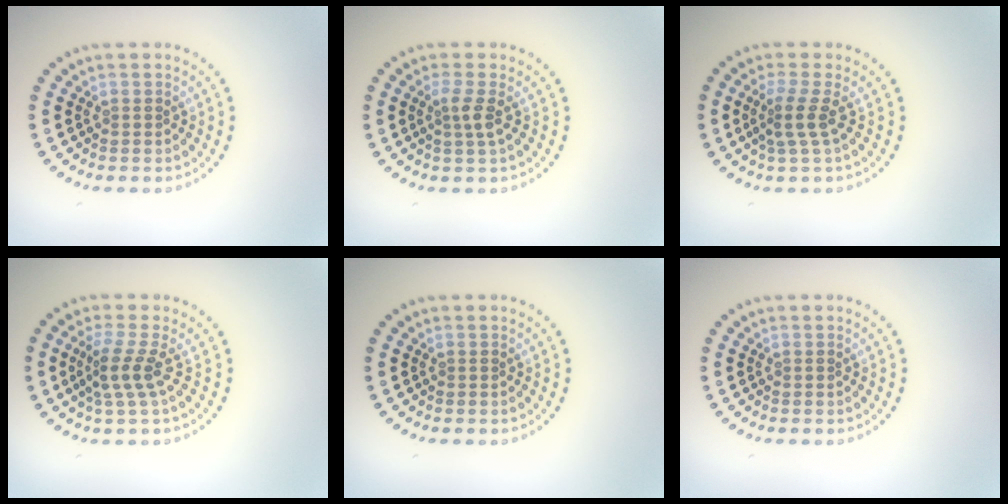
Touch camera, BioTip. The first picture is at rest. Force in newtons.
{"total": 1.9, "press": 1.4, "slide": 1.2}
{"total": 2.3, "press": 1.6, "slide": 1.7}
{"total": 2.6, "press": 1.8, "slide": 1.9}
{"total": 0.0}
{"total": 0.0}